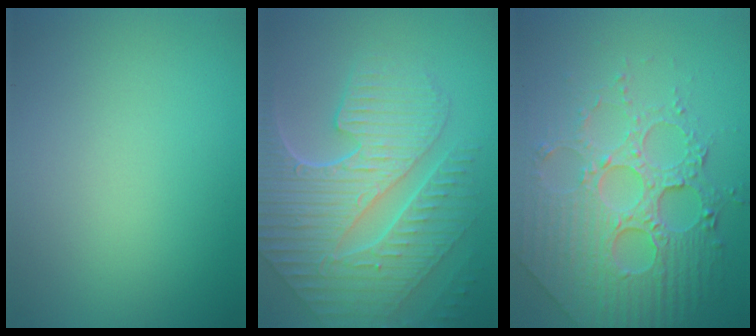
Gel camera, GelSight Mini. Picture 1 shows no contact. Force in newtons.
{"total": 10.2, "press": 6.9, "slide": 7.5}
{"total": 8.1, "press": 6.0, "slide": 5.5}